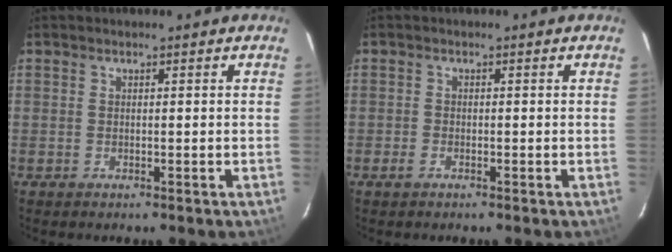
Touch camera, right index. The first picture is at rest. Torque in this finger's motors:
{"motor_torque": [0.03, -0.07, 0.11, 0.01]}